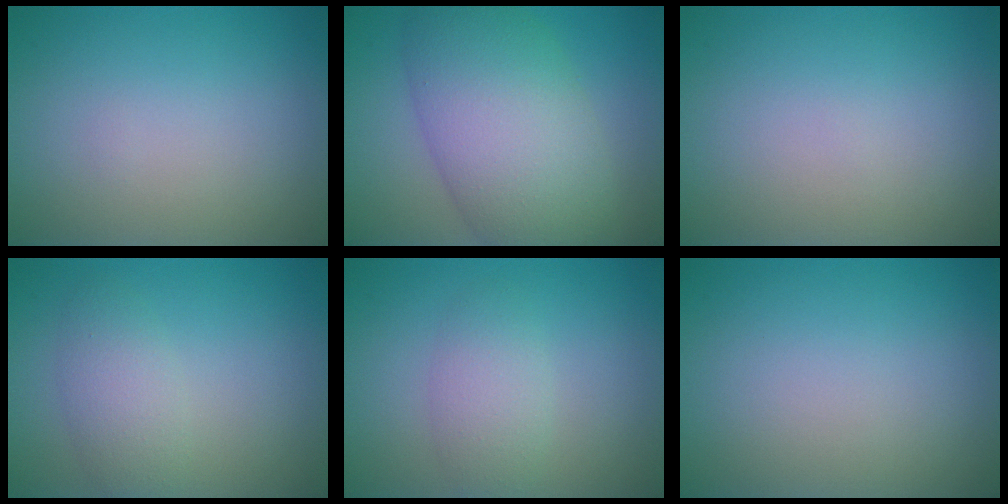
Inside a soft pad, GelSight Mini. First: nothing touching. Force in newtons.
{"total": 10.3, "press": 10.3, "slide": 0.3}
{"total": 0.0}
{"total": 2.8, "press": 2.8, "slide": 0.1}
{"total": 2.7, "press": 2.7, "slide": 0.1}
{"total": 0.0}